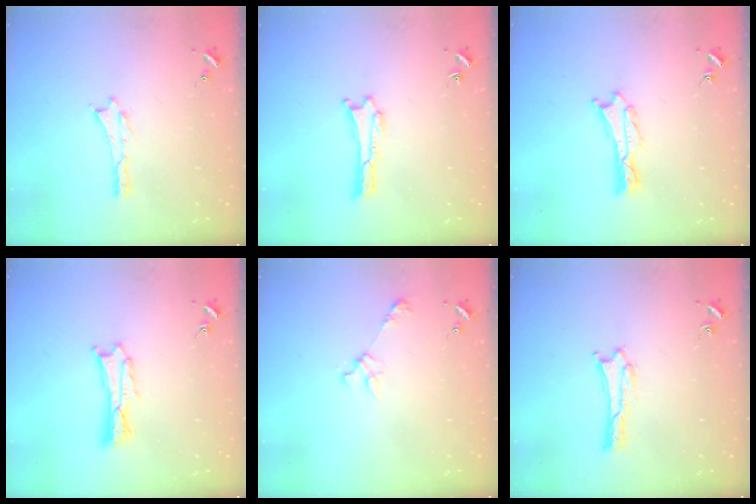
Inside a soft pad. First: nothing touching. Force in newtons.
{"total": 0.0}
{"total": 0.7, "press": 0.6, "slide": 0.2}
{"total": 1.2, "press": 1.2, "slide": 0.2}
{"total": 2.4, "press": 2.4, "slide": 0.3}
{"total": 1.7, "press": 1.7, "slide": 0.1}